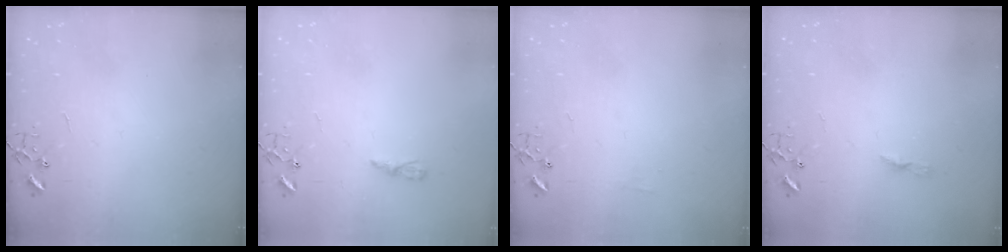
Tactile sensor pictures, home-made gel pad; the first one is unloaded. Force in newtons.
{"total": 3.5, "press": 3.5, "slide": 0.4}
{"total": 4.5, "press": 4.4, "slide": 0.7}
{"total": 3.9, "press": 3.9, "slide": 0.5}